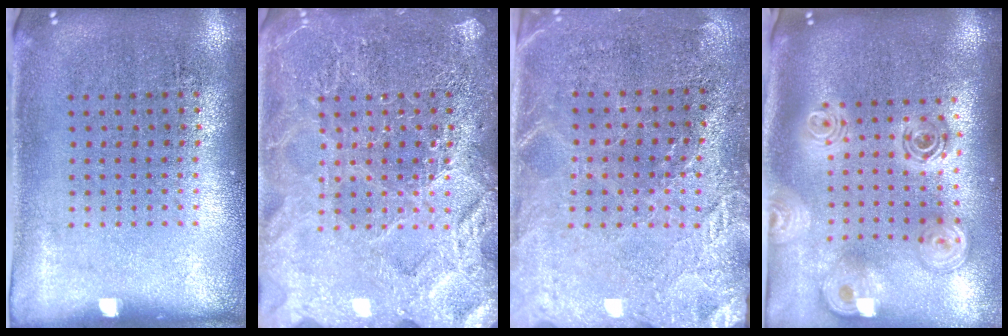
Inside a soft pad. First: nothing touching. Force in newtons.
{"total": 3.7, "press": 3.7, "slide": 0.4}
{"total": 2.9, "press": 2.7, "slide": 1.0}
{"total": 2.6, "press": 1.9, "slide": 1.8}